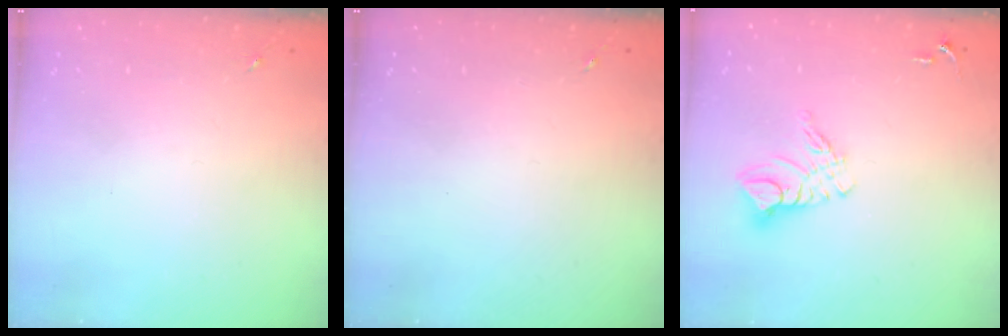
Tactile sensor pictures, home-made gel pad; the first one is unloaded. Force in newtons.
{"total": 0.0}
{"total": 9.8, "press": 9.8, "slide": 0.9}